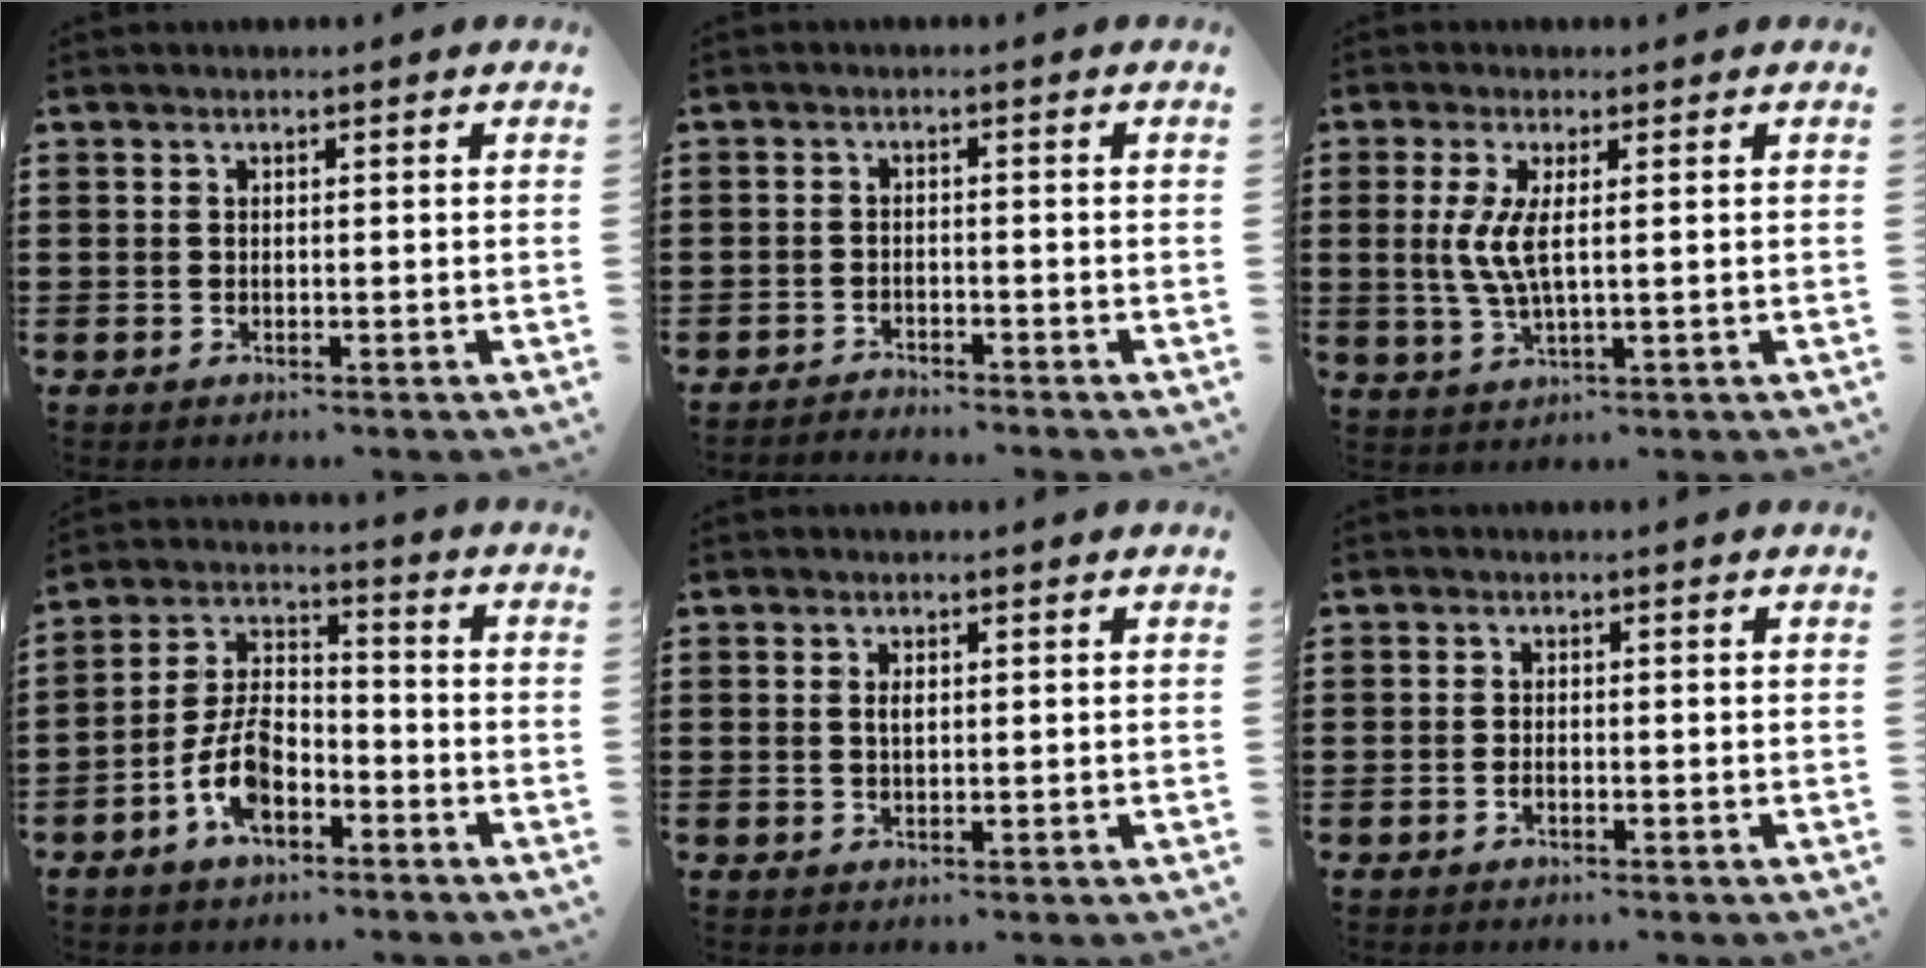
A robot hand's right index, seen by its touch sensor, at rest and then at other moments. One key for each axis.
{"total": 1.7, "fx": -1.7, "fy": 0.1, "fz": -0.1, "tx": -0.004, "ty": 0.003, "tz": -0.037}
{"total": 5.1, "fx": 0.7, "fy": 1.1, "fz": 5.0, "tx": -0.117, "ty": -0.010, "tz": 0.004}
{"total": 8.1, "fx": -3.9, "fy": 4.0, "fz": 5.9, "tx": -0.131, "ty": 0.007, "tz": -0.074}
{"total": 1.4, "fx": 0.3, "fy": 0.6, "fz": 1.2, "tx": -0.025, "ty": 0.005, "tz": 0.003}
{"total": 0.7, "fx": -0.5, "fy": 0.4, "fz": 0.3, "tx": -0.008, "ty": -0.005, "tz": -0.008}